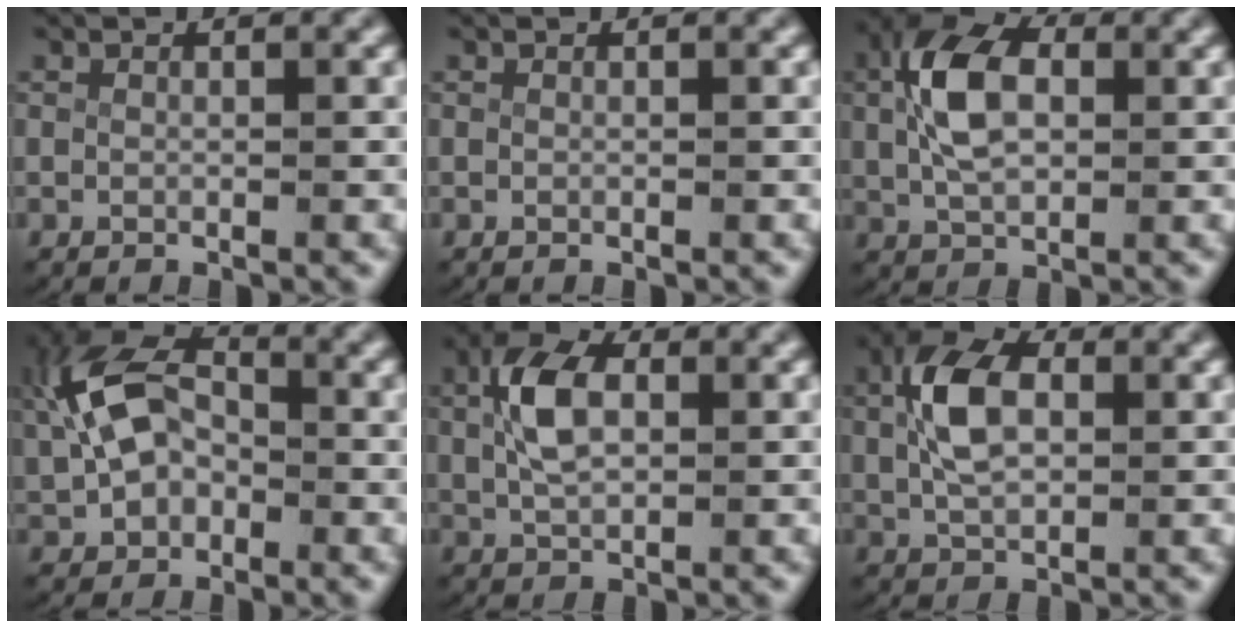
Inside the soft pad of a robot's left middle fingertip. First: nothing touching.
{"total": 0.0}
{"total": 6.3, "force": [0.9, 3.8, 5.0], "torque": [-0.114, -0.003, 0.022]}
{"total": 7.4, "force": [0.7, 5.5, 4.9], "torque": [-0.110, -0.014, 0.020]}
{"total": 4.6, "force": [0.8, 2.5, 3.7], "torque": [-0.085, -0.001, 0.018]}
{"total": 5.4, "force": [0.9, 3.2, 4.3], "torque": [-0.099, -0.002, 0.021]}